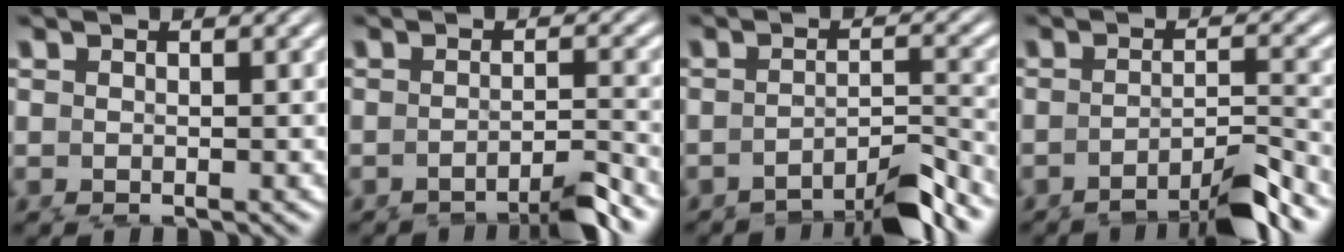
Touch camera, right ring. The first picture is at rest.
{"total": 4.0, "force": [-3.3, 0.2, 2.2], "torque": [-0.017, -0.002, -0.052]}
{"total": 5.7, "force": [-5.0, 1.4, 2.4], "torque": [-0.020, -0.008, -0.075]}
{"total": 6.6, "force": [-5.0, 2.2, 3.7], "torque": [-0.045, -0.017, -0.072]}